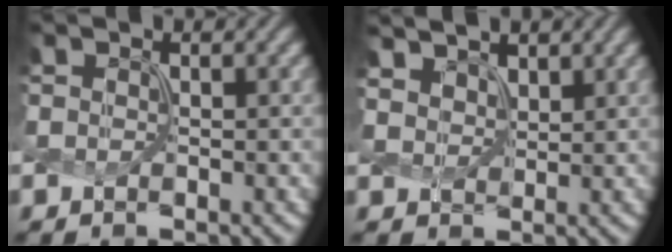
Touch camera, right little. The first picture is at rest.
{"total": 4.3, "force": [3.5, 2.0, 1.6], "torque": [-0.056, 0.002, 0.063]}